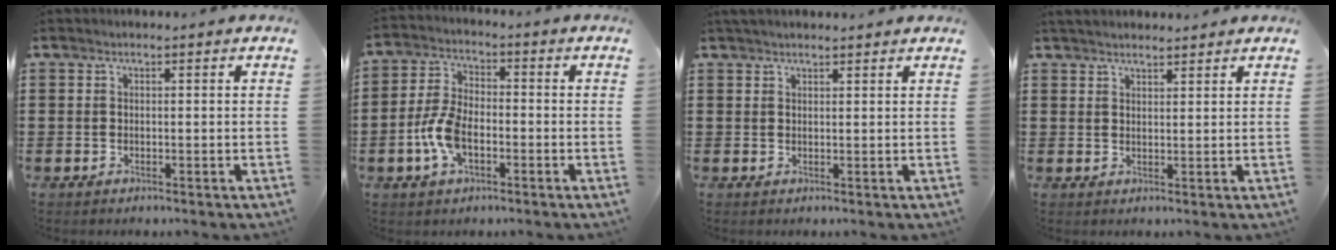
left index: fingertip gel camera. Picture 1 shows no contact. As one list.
[{"total": 7.2, "force": [-2.3, 4.0, 5.6], "torque": [-0.143, -0.003, -0.052]}, {"total": 1.6, "force": [1.5, 0.2, 0.4], "torque": [-0.012, 0.003, 0.029]}, {"total": 2.3, "force": [2.2, 0.5, 0.5], "torque": [-0.015, 0.004, 0.042]}]